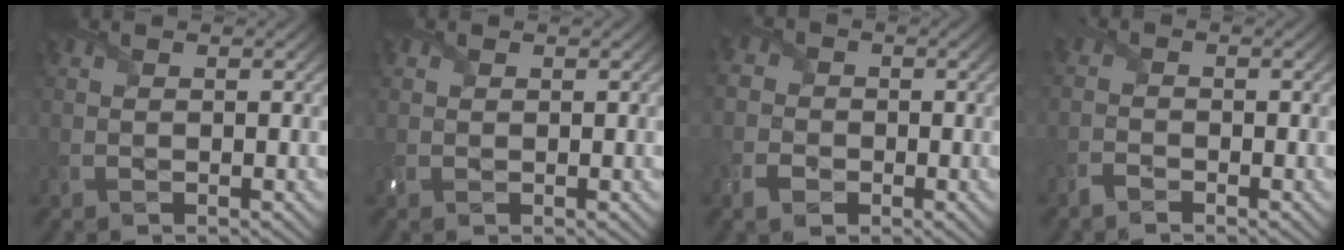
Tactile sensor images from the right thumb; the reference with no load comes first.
{"total": 0.8, "force": [0.3, 0.7, 0.3], "torque": [-0.013, 0.001, 0.005]}
{"total": 3.7, "force": [-1.5, 3.0, 1.4], "torque": [-0.046, -0.004, -0.038]}
{"total": 1.8, "force": [-1.5, 0.6, 0.7], "torque": [-0.019, 0.003, -0.037]}